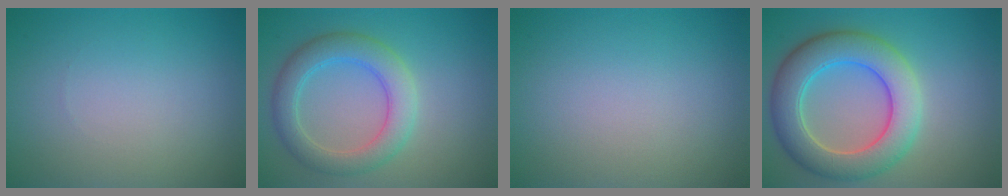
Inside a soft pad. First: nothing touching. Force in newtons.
{"total": 4.5, "press": 4.5, "slide": 0.3}
{"total": 0.0}
{"total": 7.5, "press": 7.5, "slide": 0.3}